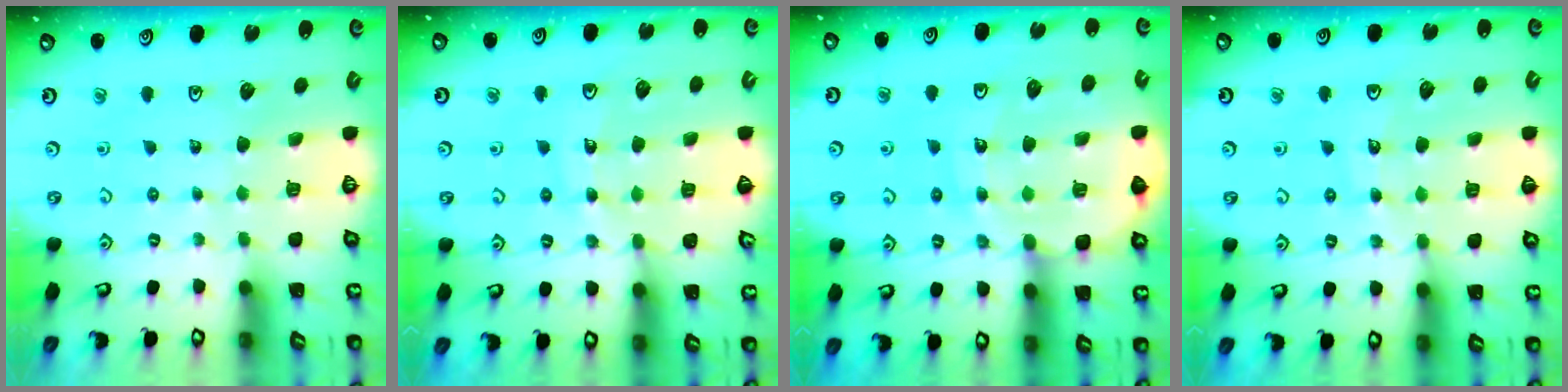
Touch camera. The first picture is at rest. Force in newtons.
{"total": 12.1, "press": 11.9, "slide": 2.2}
{"total": 11.7, "press": 11.5, "slide": 2.3}
{"total": 10.8, "press": 10.5, "slide": 2.3}